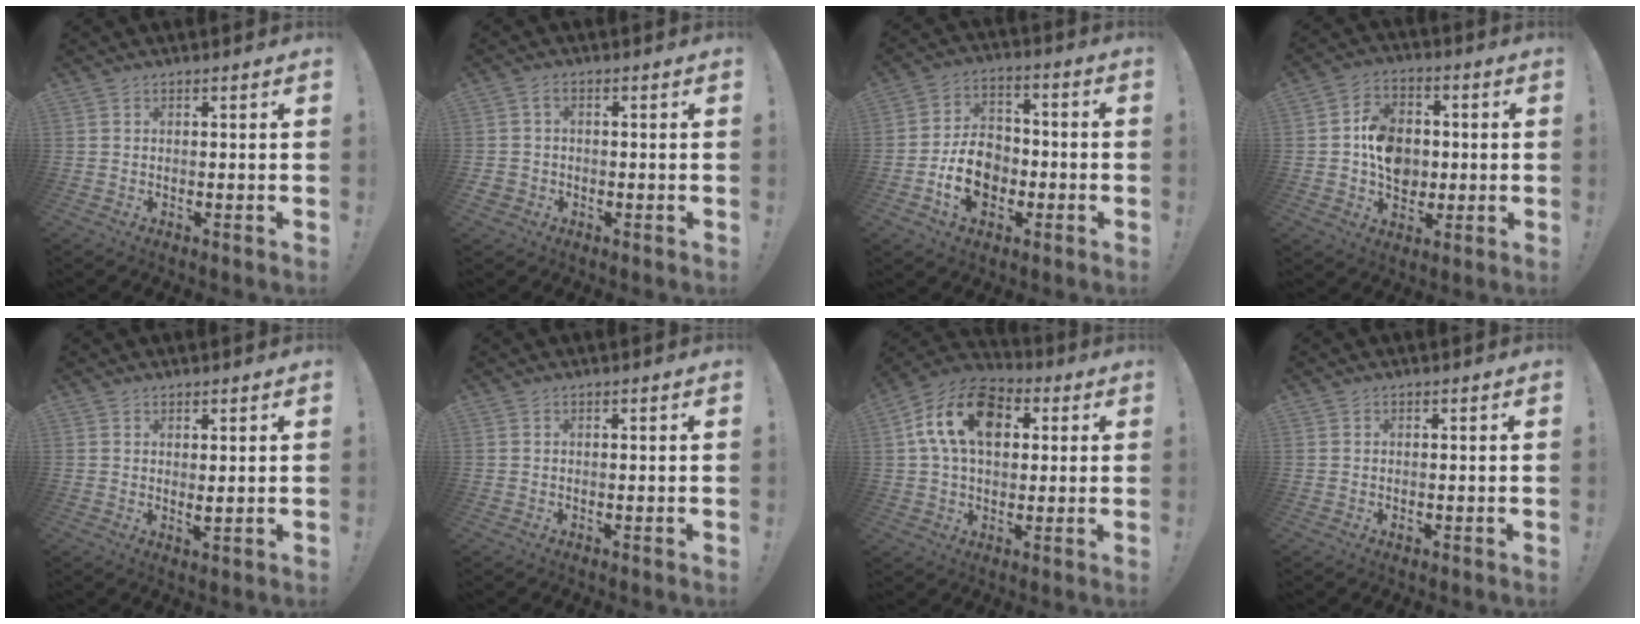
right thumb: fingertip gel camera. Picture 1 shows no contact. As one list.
[{"total": 2.5, "force": [-0.4, 2.2, 1.1], "torque": [-0.025, 0.004, -0.005]}, {"total": 12.8, "force": [-4.3, 9.8, 7.0], "torque": [-0.122, 0.032, -0.071]}, {"total": 12.6, "force": [-0.6, 10.5, 7.0], "torque": [-0.110, 0.015, -0.003]}, {"total": 1.8, "force": [1.3, 0.5, 1.2], "torque": [-0.013, -0.015, 0.022]}, {"total": 0.0}, {"total": 17.2, "force": [5.1, 11.3, 11.9], "torque": [-0.197, 0.001, 0.094]}, {"total": 0.5, "force": [-0.3, 0.5, 0.1], "torque": [0.006, -0.001, -0.005]}]